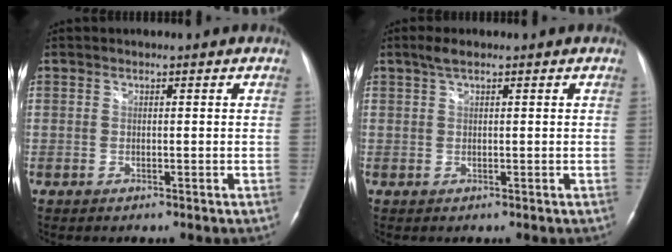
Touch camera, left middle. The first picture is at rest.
{"total": 1.9, "force": [1.3, 0.4, 1.3], "torque": [-0.031, 0.010, 0.026]}